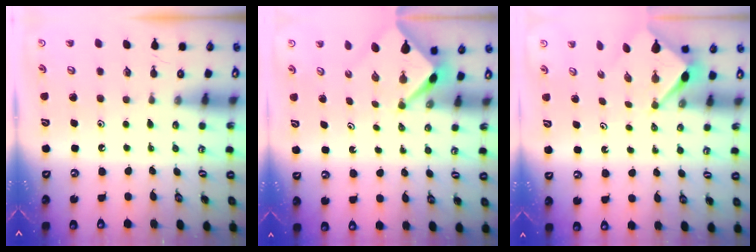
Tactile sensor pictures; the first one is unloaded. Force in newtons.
{"total": 2.6, "press": 2.6, "slide": 0.3}
{"total": 2.9, "press": 2.9, "slide": 0.3}